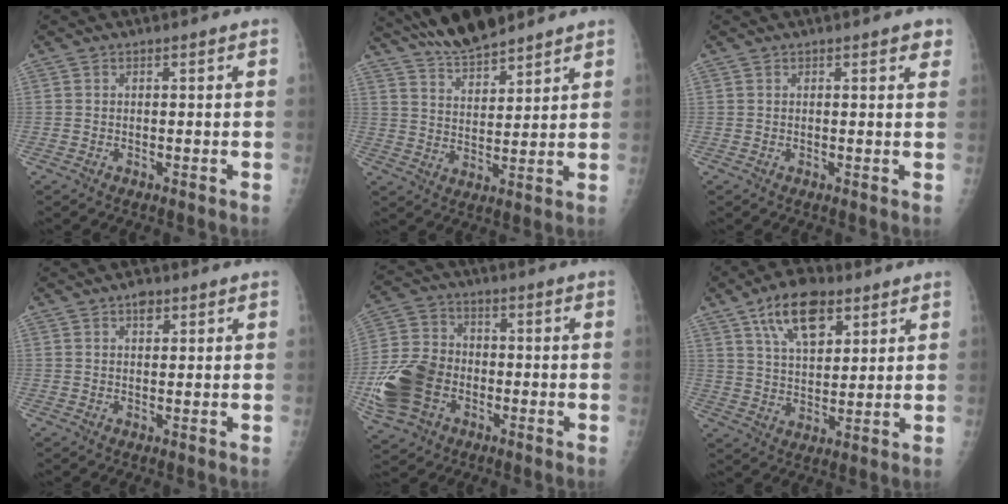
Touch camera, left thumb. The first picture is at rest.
{"total": 10.8, "force": [9.5, 2.5, 4.5], "torque": [-0.061, -0.044, 0.172]}
{"total": 2.0, "force": [1.2, 0.7, 1.4], "torque": [-0.008, -0.004, 0.012]}
{"total": 2.3, "force": [1.3, 1.3, 1.4], "torque": [-0.011, -0.004, 0.017]}
{"total": 14.7, "force": [-4.1, 11.0, 8.8], "torque": [-0.171, 0.020, -0.077]}
{"total": 12.6, "force": [6.6, 6.5, 8.5], "torque": [-0.120, -0.021, 0.116]}